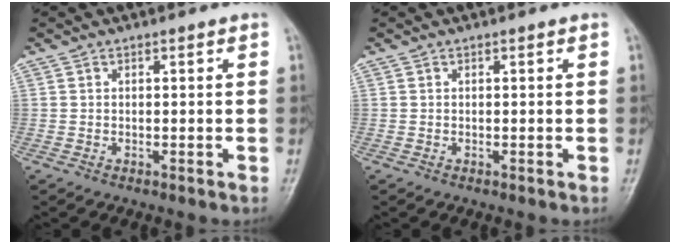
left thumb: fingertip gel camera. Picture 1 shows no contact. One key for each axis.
{"total": 0.0}